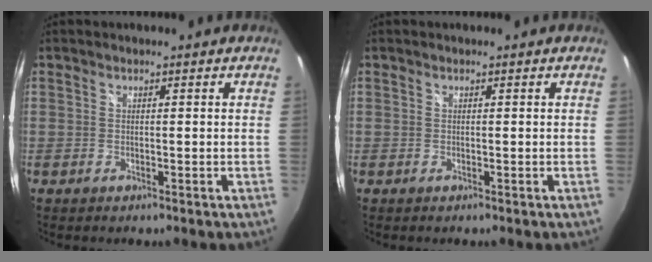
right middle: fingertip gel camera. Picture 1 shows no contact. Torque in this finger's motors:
{"motor_torque": [0.00, 0.00, -0.01, 0.00]}